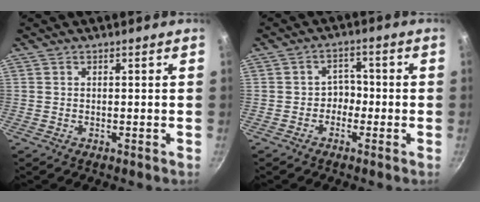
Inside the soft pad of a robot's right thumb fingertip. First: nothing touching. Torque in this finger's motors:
{"motor_torque": [-0.18, 0.04, -0.11, 0.26, 0.05]}